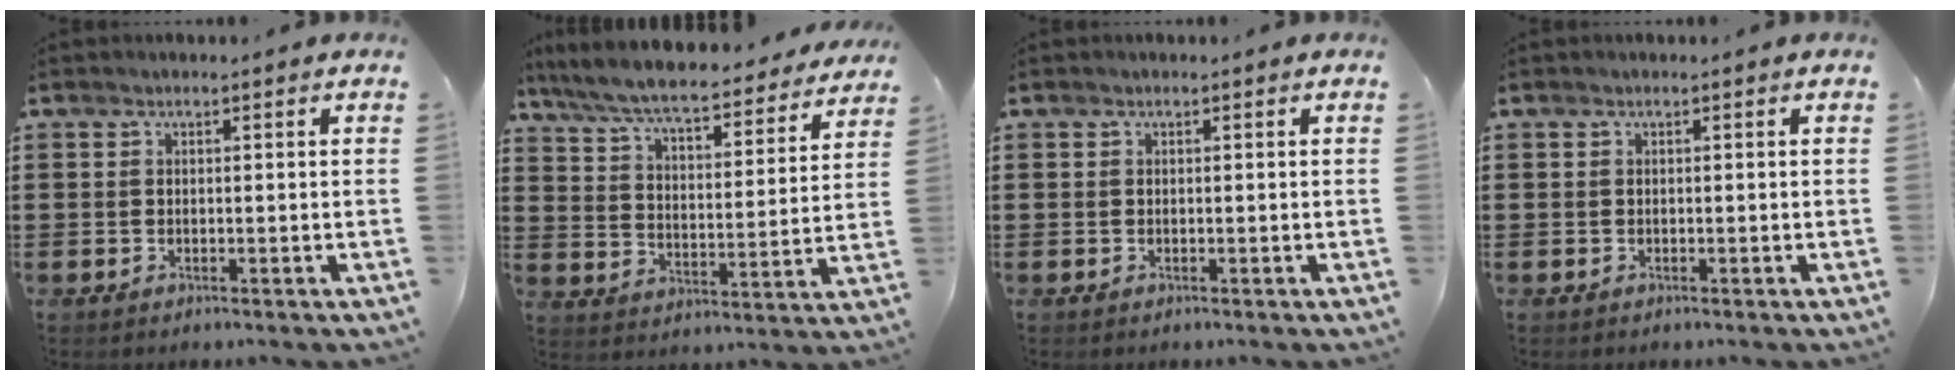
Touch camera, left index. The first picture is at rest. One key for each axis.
{"total": 7.5, "fx": 7.0, "fy": 0.3, "fz": 2.8, "tx": -0.084, "ty": -0.047, "tz": 0.116}
{"total": 0.0}
{"total": 0.0}